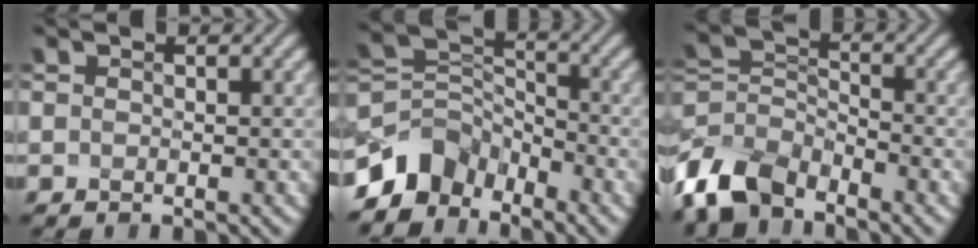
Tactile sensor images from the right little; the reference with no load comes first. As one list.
[{"total": 5.5, "force": [-4.2, 3.3, 1.2], "torque": [-0.008, 0.004, -0.086]}, {"total": 6.4, "force": [-4.9, 3.1, 2.7], "torque": [-0.060, -0.005, -0.106]}]